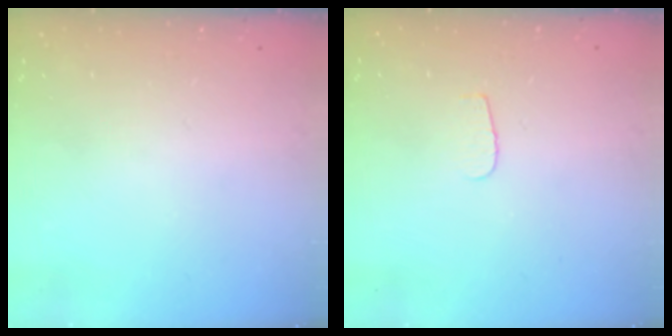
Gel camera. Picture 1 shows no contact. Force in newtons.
{"total": 3.7, "press": 3.6, "slide": 0.4}